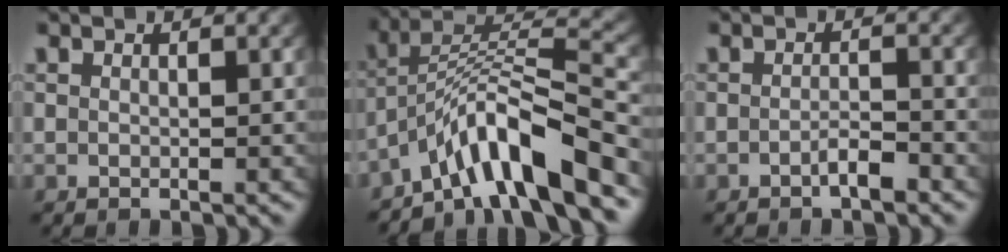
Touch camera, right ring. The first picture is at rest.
{"total": 8.3, "force": [-2.6, 4.4, 6.6], "torque": [-0.117, -0.013, -0.037]}
{"total": 1.5, "force": [-1.2, 0.1, 0.9], "torque": [-0.013, -0.005, -0.023]}